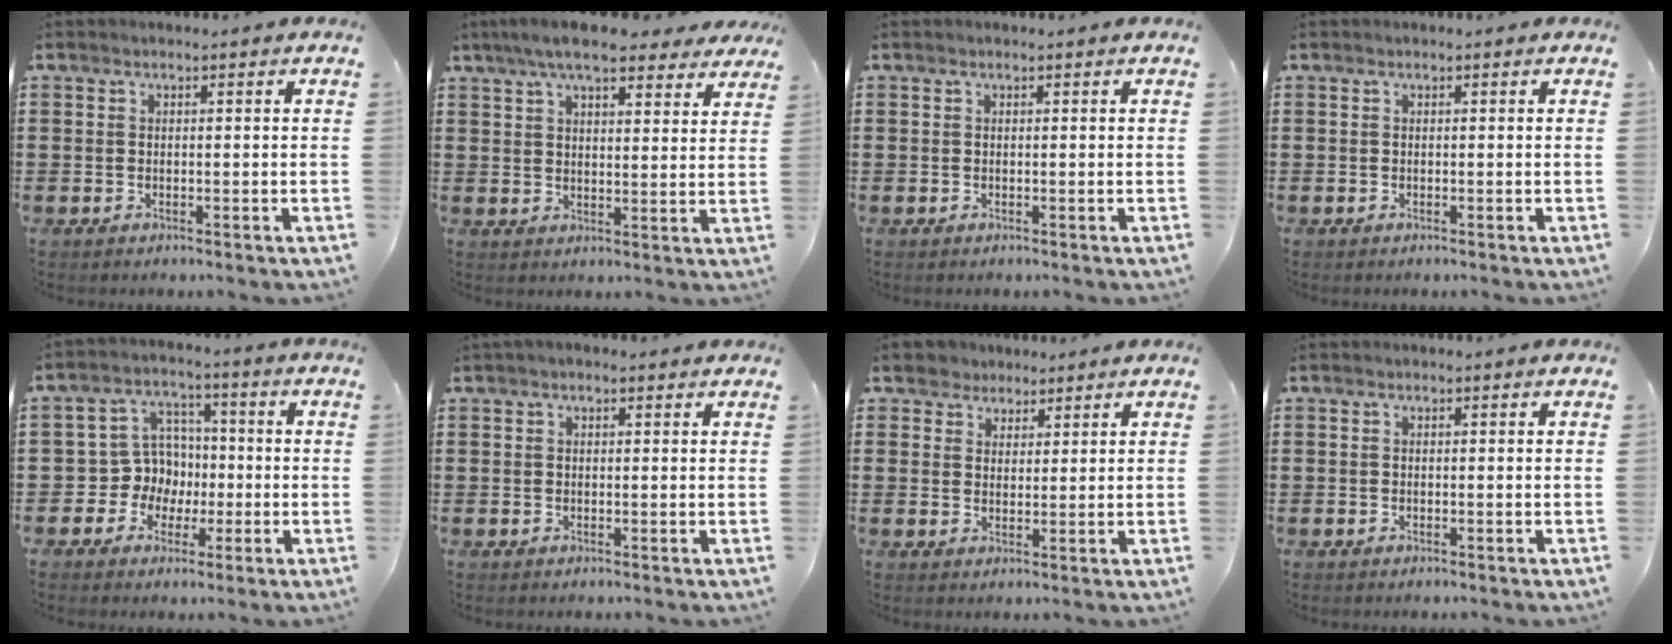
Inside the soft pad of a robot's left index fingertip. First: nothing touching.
{"total": 8.2, "force": [6.8, 1.5, 4.3], "torque": [-0.093, -0.011, 0.123]}
{"total": 0.0}
{"total": 0.0}
{"total": 7.2, "force": [-0.7, 6.9, 1.8], "torque": [-0.069, 0.011, -0.012]}
{"total": 1.1, "force": [0.5, 0.5, 0.8], "torque": [-0.016, 0.005, 0.009]}
{"total": 3.4, "force": [2.6, 2.2, 0.0], "torque": [-0.016, 0.010, 0.048]}
{"total": 0.0}